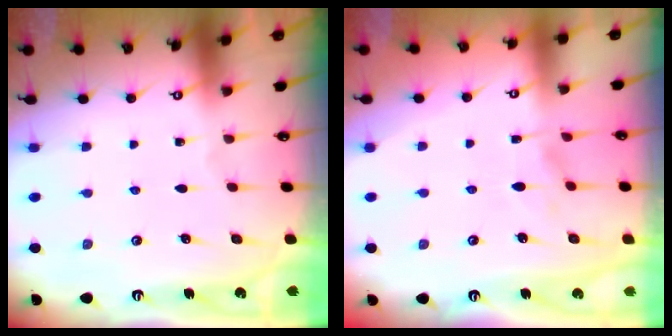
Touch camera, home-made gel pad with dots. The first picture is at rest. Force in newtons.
{"total": 2.0, "press": 1.9, "slide": 0.8}